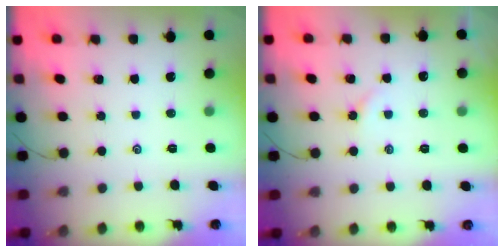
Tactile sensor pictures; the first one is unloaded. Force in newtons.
{"total": 3.0, "press": 2.9, "slide": 0.6}